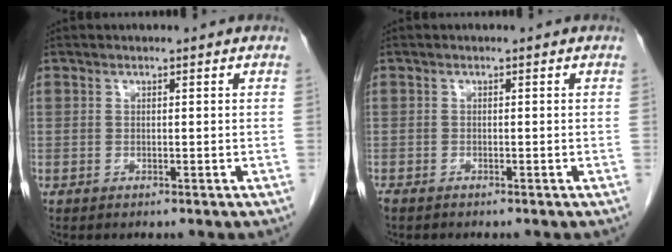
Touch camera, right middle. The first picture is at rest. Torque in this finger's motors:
{"motor_torque": [0.26, -0.10, 0.09, 0.02]}